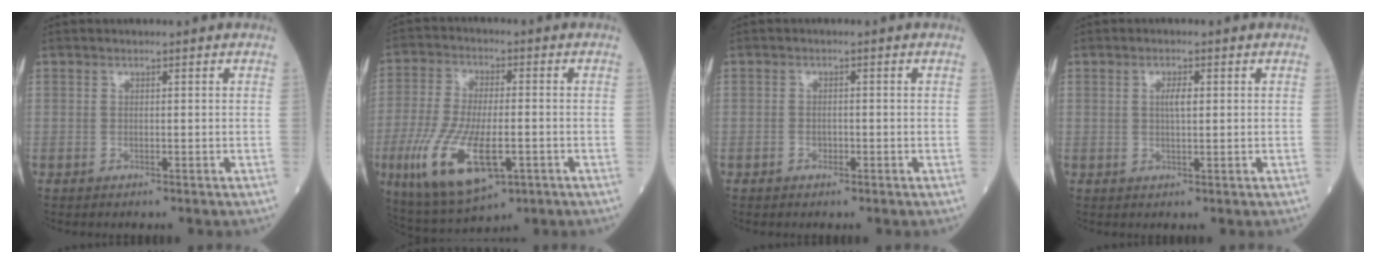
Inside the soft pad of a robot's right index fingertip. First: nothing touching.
{"total": 14.7, "force": [-5.1, 5.2, 12.8], "torque": [-0.262, -0.018, -0.079]}
{"total": 0.9, "force": [-0.5, 0.7, 0.3], "torque": [-0.002, 0.003, -0.010]}
{"total": 3.6, "force": [1.0, 0.8, 3.4], "torque": [-0.065, 0.001, 0.019]}